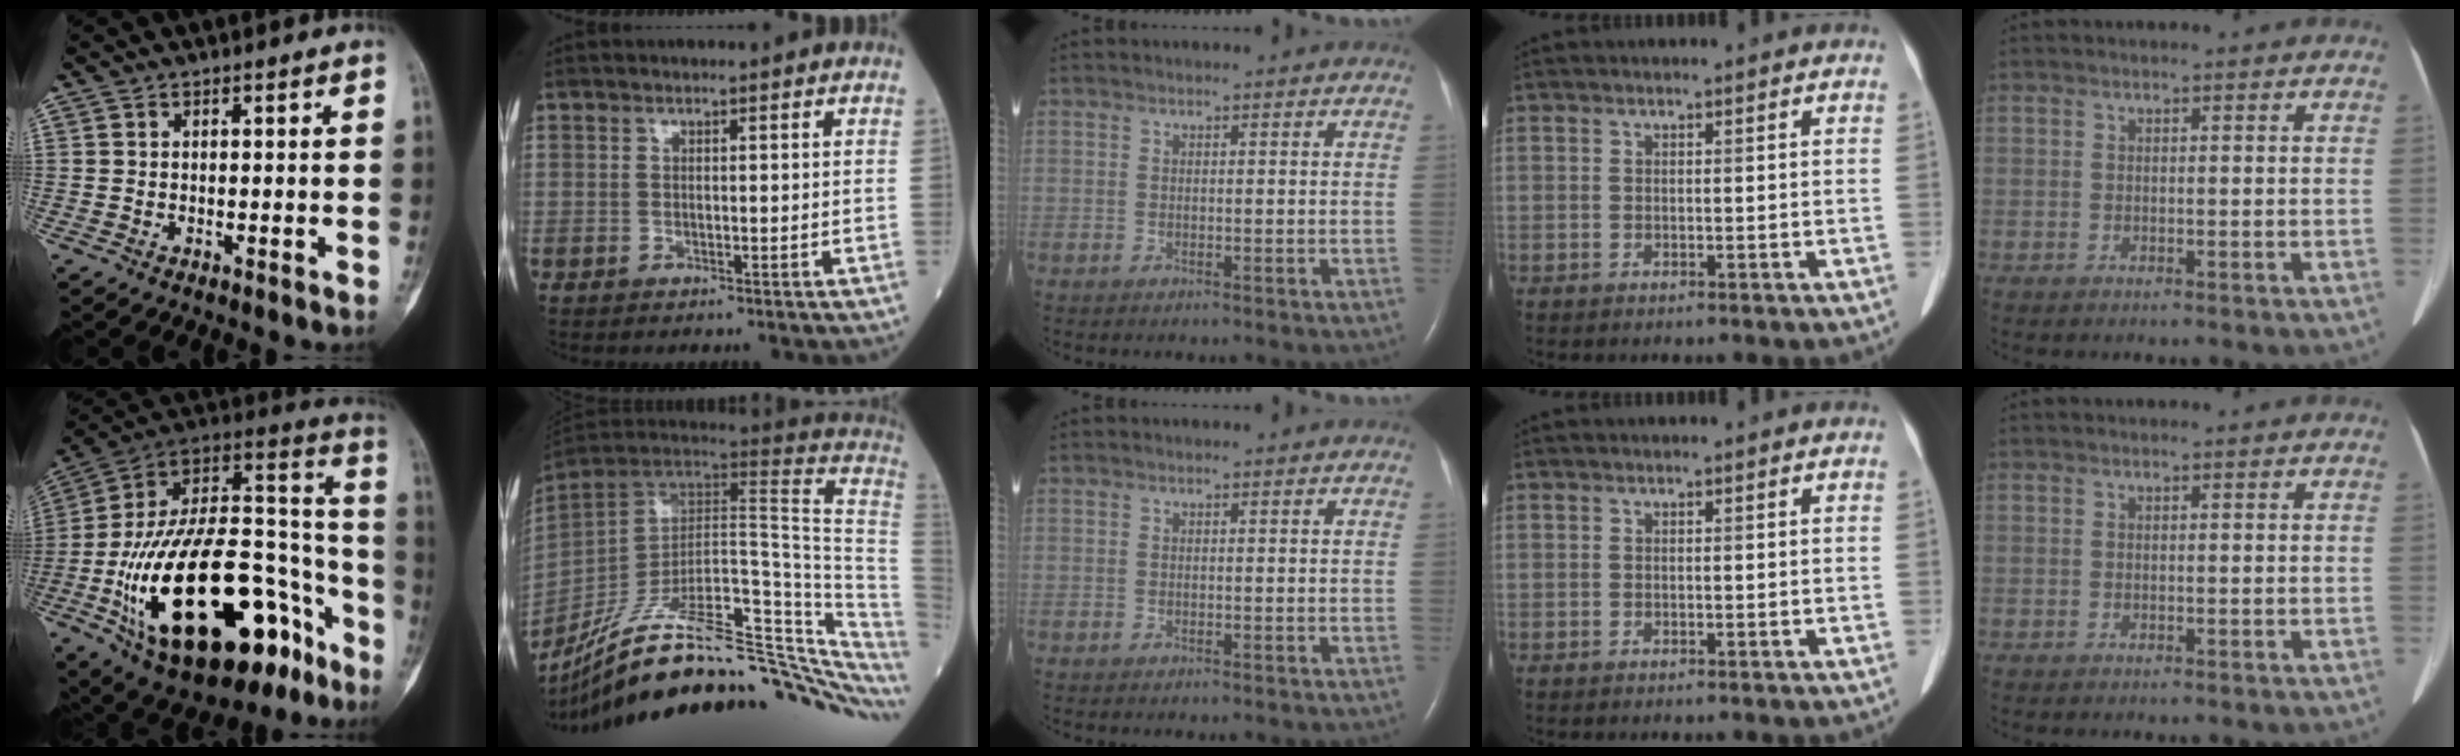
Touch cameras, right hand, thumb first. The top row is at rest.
{"thumb": {"total": 40.1, "force": [-16.8, 18.7, 31.3], "torque": [-0.491, 0.063, -0.259]}, "index": {"total": 30.6, "force": [-21.7, 5.4, 20.9], "torque": [-0.213, -0.008, -0.316]}}